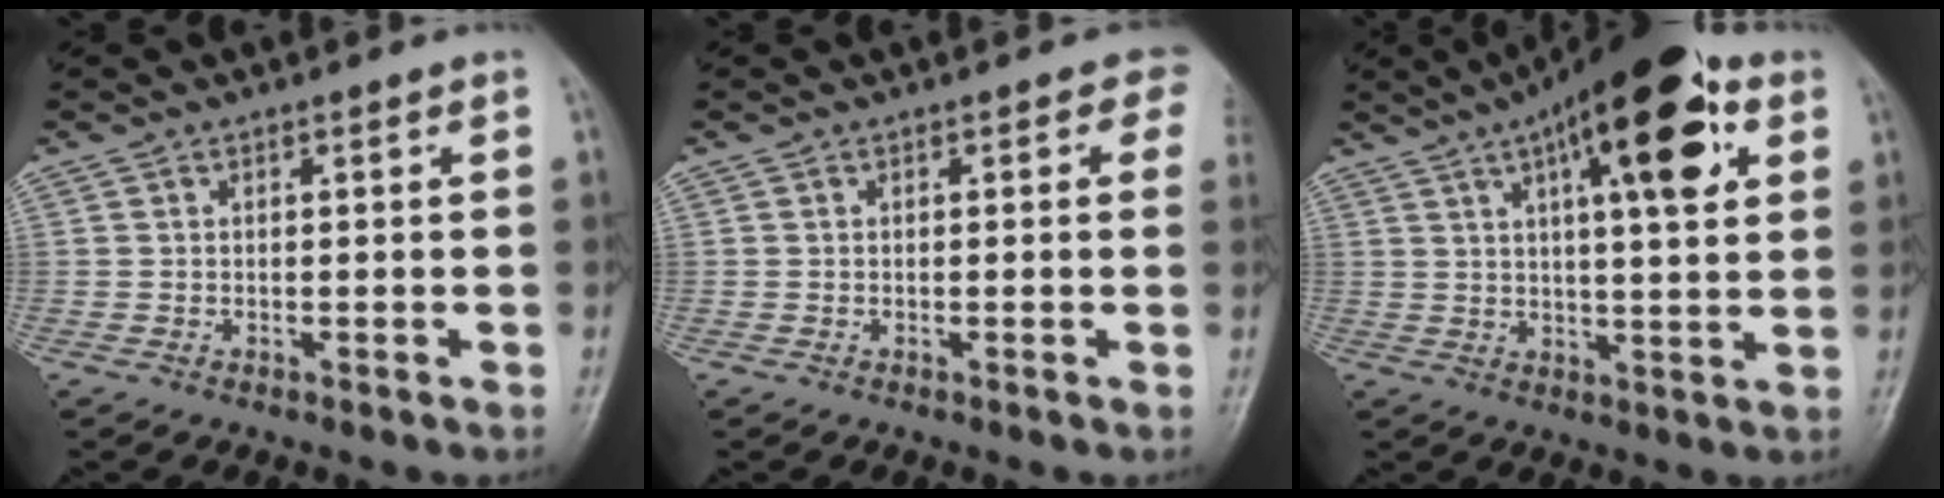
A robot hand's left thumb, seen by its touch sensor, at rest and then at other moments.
{"total": 2.4, "force": [0.9, 1.5, 1.6], "torque": [0.012, 0.003, -0.002]}
{"total": 18.9, "force": [8.1, 6.1, 15.9], "torque": [-0.212, -0.007, 0.115]}